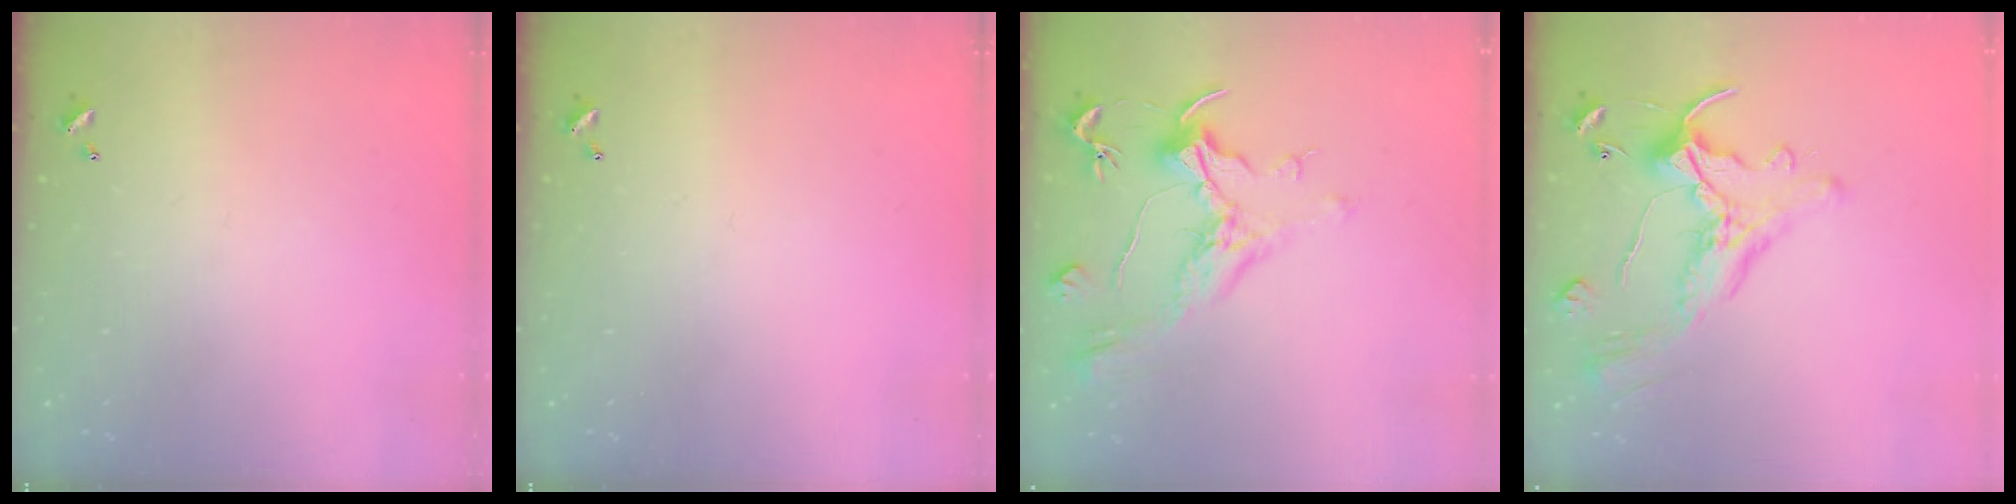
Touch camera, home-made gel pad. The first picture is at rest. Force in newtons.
{"total": 0.0}
{"total": 1.1, "press": 0.1, "slide": 1.1}
{"total": 2.5, "press": 2.2, "slide": 1.2}